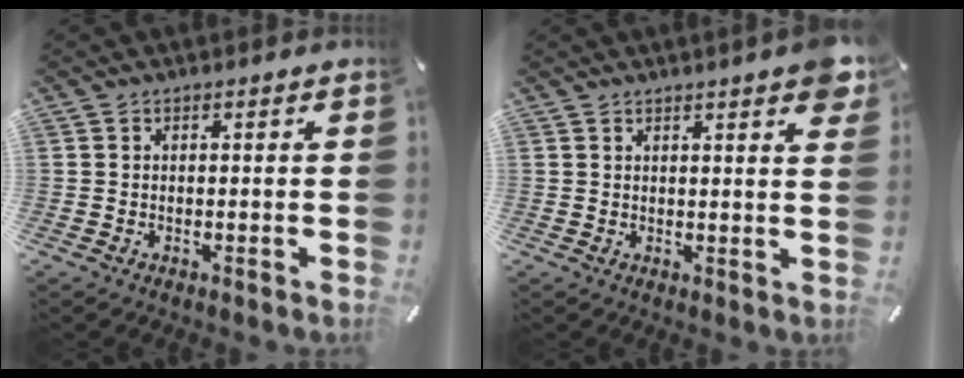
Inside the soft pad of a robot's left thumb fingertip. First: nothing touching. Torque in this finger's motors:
{"motor_torque": [2.50, 2.51, 1.41, -1.36, 0.29]}